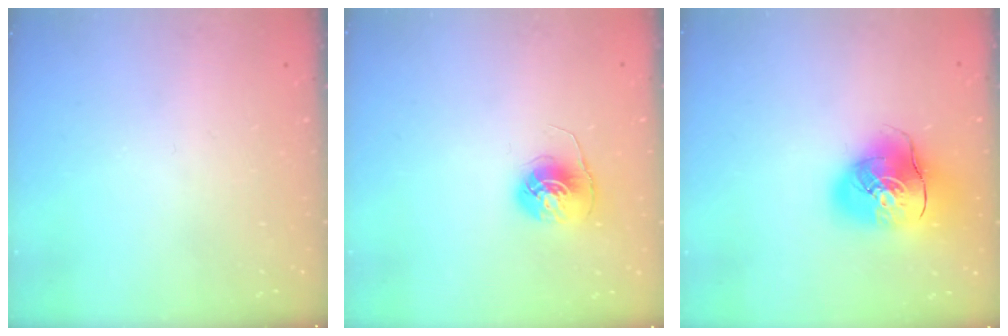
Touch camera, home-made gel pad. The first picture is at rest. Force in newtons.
{"total": 6.1, "press": 6.1, "slide": 0.4}
{"total": 14.8, "press": 14.5, "slide": 2.6}